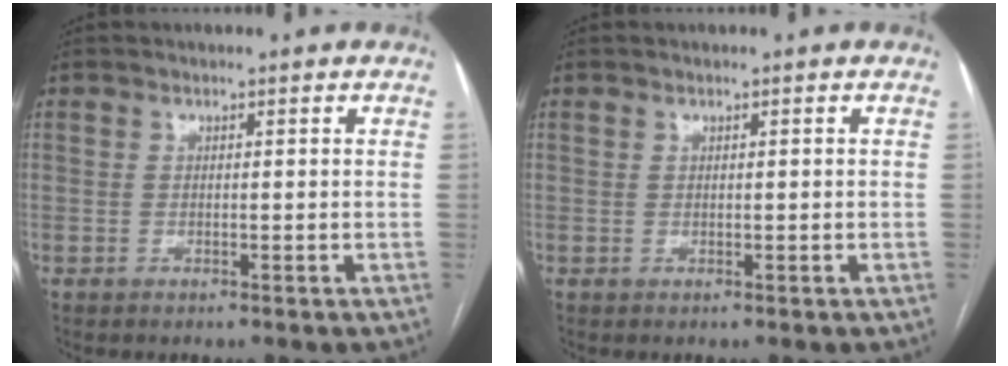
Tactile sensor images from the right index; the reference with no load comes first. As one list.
[{"total": 0.0}]